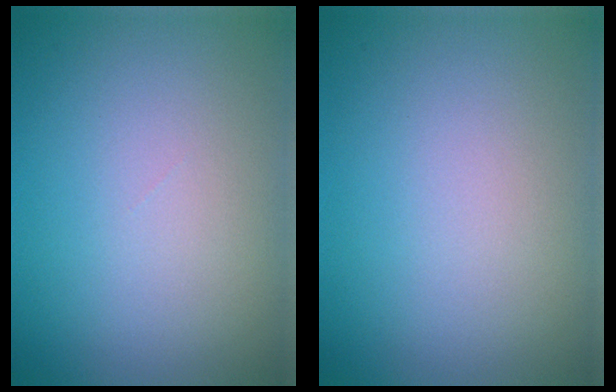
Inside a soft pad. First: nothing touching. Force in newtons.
{"total": 0.0}